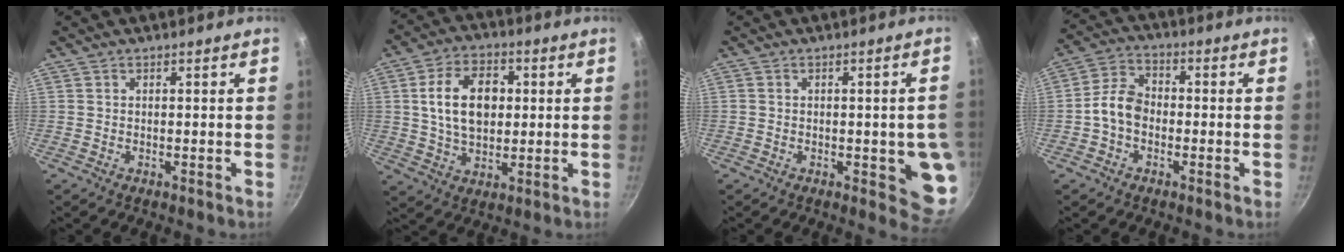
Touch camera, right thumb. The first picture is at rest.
{"total": 12.5, "force": [1.8, 8.4, 9.1], "torque": [-0.134, 0.005, 0.029]}
{"total": 8.1, "force": [-1.4, 3.0, 7.5], "torque": [-0.052, 0.001, -0.015]}
{"total": 6.9, "force": [-1.6, 5.0, 4.5], "torque": [-0.067, 0.029, -0.045]}